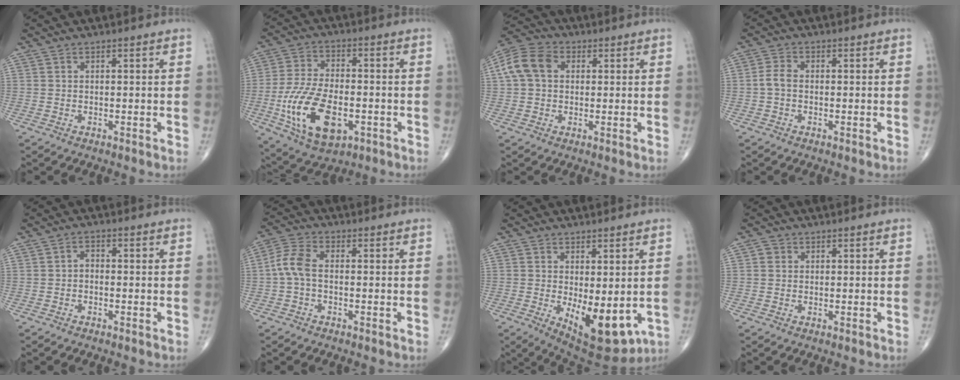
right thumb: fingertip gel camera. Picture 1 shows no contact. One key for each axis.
{"total": 16.5, "fx": -4.5, "fy": 8.9, "fz": 13.2, "tx": -0.246, "ty": 0.005, "tz": -0.073}
{"total": 9.2, "fx": 1.7, "fy": 6.8, "fz": 5.9, "tx": -0.117, "ty": 0.026, "tz": 0.025}
{"total": 2.7, "fx": -0.4, "fy": 1.6, "fz": 2.1, "tx": -0.044, "ty": 0.006, "tz": -0.014}
{"total": 1.5, "fx": -0.6, "fy": 1.0, "fz": 1.0, "tx": -0.007, "ty": 0.010, "tz": -0.017}
{"total": 5.5, "fx": -0.6, "fy": 2.9, "fz": 4.6, "tx": -0.106, "ty": 0.015, "tz": -0.022}
{"total": 12.0, "fx": -2.2, "fy": 5.3, "fz": 10.5, "tx": -0.135, "ty": -0.024, "tz": -0.010}
{"total": 1.3, "fx": 0.3, "fy": 1.2, "fz": 0.3, "tx": 0.001, "ty": 0.001, "tz": 0.001}